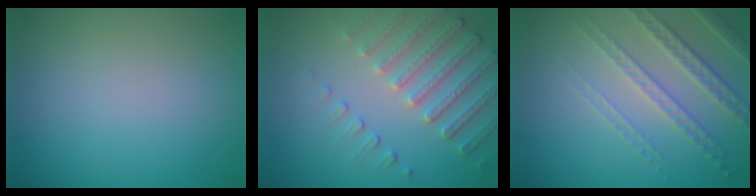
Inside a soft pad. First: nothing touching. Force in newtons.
{"total": 4.8, "press": 3.7, "slide": 3.1}
{"total": 5.0, "press": 3.2, "slide": 3.9}